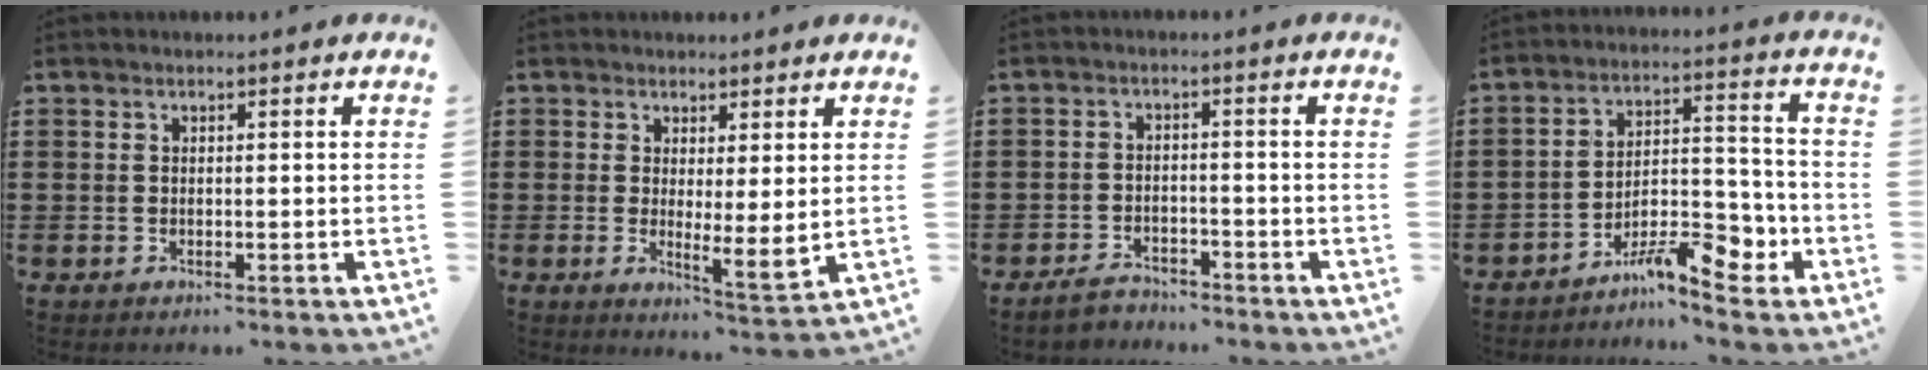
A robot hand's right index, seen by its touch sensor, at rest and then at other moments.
{"total": 4.1, "force": [1.7, 0.9, 3.6], "torque": [-0.065, -0.018, 0.030]}
{"total": 2.8, "force": [-2.7, 0.7, 0.4], "torque": [-0.012, 0.006, -0.056]}
{"total": 8.5, "force": [-6.2, 2.4, 5.3], "torque": [-0.082, 0.016, -0.111]}